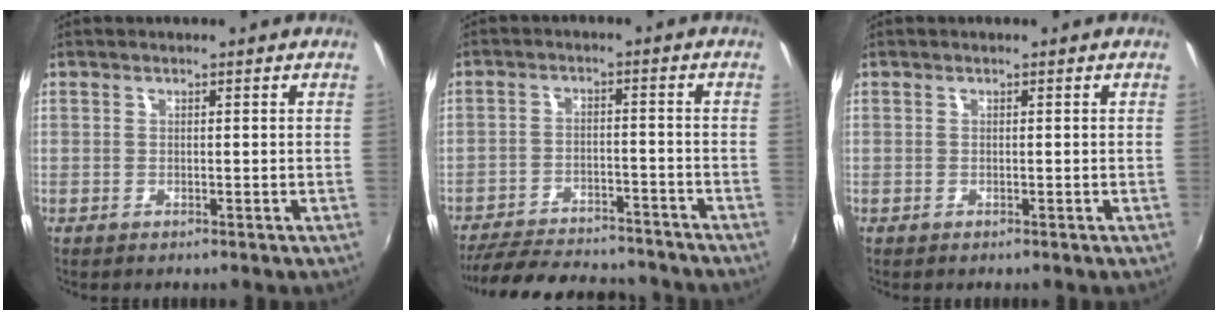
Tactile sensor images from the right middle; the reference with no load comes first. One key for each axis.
{"total": 19.6, "fx": -17.2, "fy": 5.3, "fz": 7.8, "tx": -0.166, "ty": -0.004, "tz": -0.237}
{"total": 0.0}